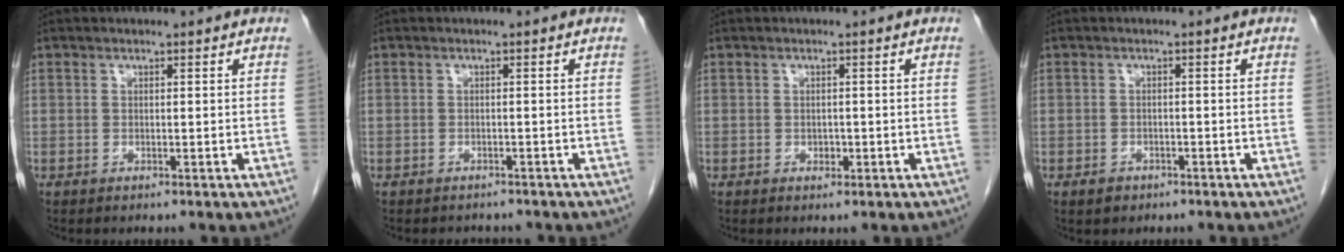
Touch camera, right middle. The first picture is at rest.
{"total": 2.7, "force": [-2.5, 1.1, 0.2], "torque": [-0.006, -0.001, -0.032]}
{"total": 0.8, "force": [-0.3, 0.6, 0.5], "torque": [-0.010, 0.000, -0.002]}
{"total": 1.9, "force": [-1.1, 1.3, 0.7], "torque": [-0.013, 0.003, -0.011]}